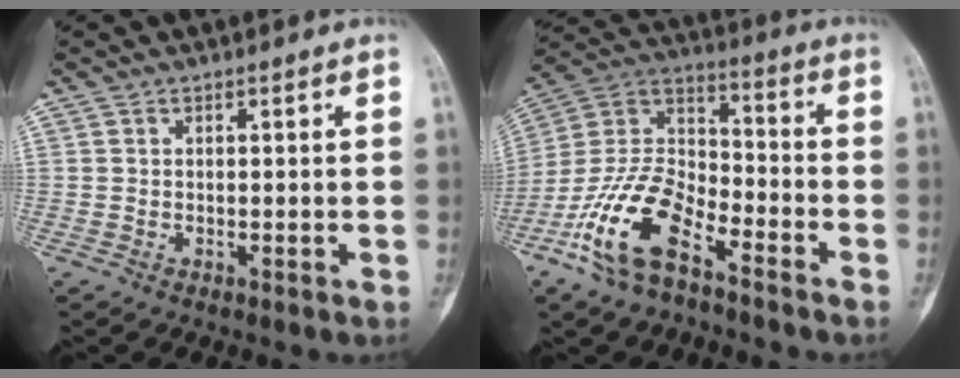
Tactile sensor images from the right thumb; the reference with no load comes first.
{"total": 16.8, "force": [-9.6, 7.5, 11.6], "torque": [-0.226, 0.063, -0.191]}